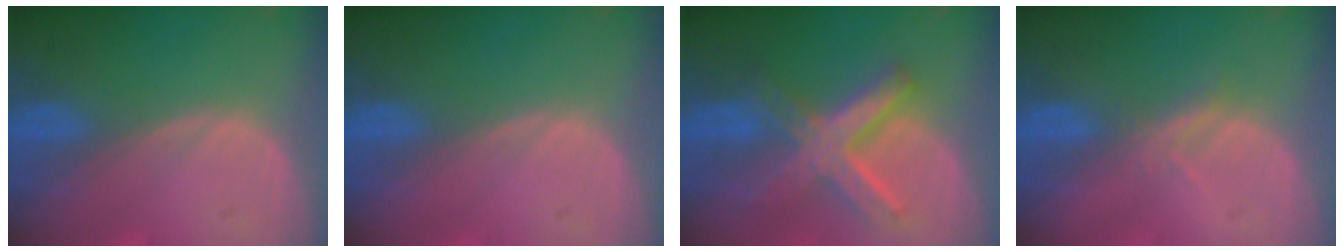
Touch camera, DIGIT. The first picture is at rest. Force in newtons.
{"total": 0.0}
{"total": 8.9, "press": 8.9, "slide": 0.7}
{"total": 2.1, "press": 1.9, "slide": 0.9}